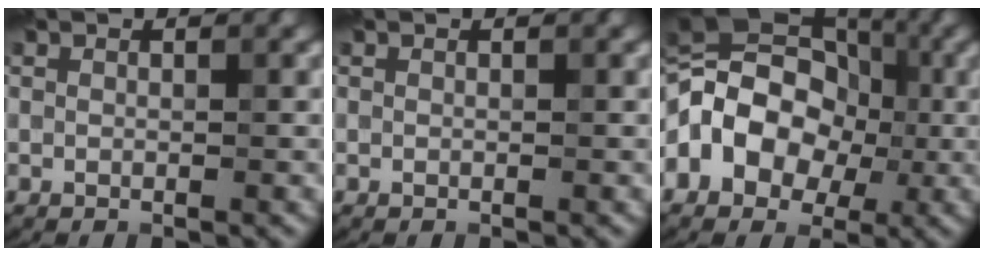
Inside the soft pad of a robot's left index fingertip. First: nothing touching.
{"total": 0.0}
{"total": 10.3, "force": [-1.6, 7.8, 6.6], "torque": [-0.090, 0.020, -0.050]}